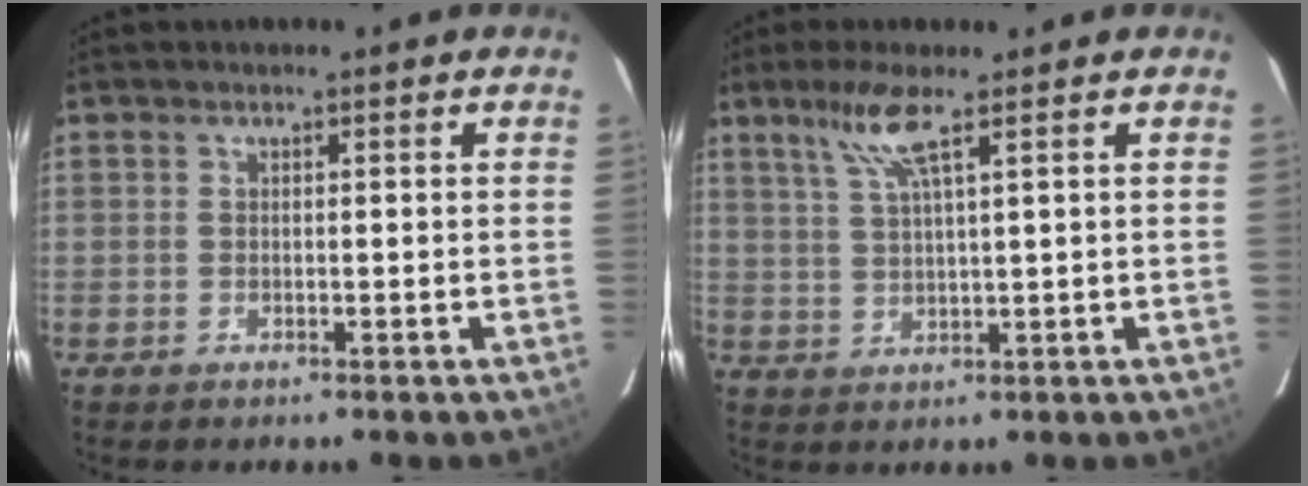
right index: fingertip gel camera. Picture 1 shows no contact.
{"total": 5.5, "force": [3.3, -0.6, 4.4], "torque": [-0.089, 0.000, 0.068]}